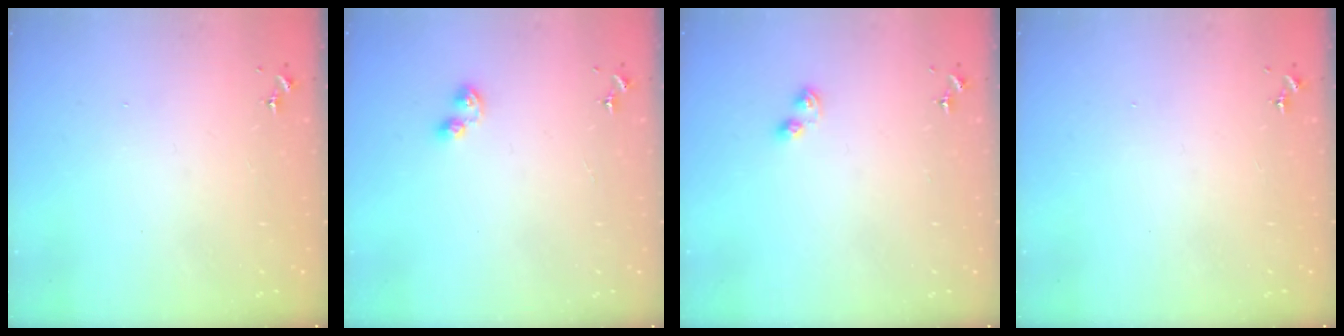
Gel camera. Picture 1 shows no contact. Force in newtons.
{"total": 4.8, "press": 4.8, "slide": 0.6}
{"total": 3.3, "press": 3.2, "slide": 0.6}
{"total": 0.0}